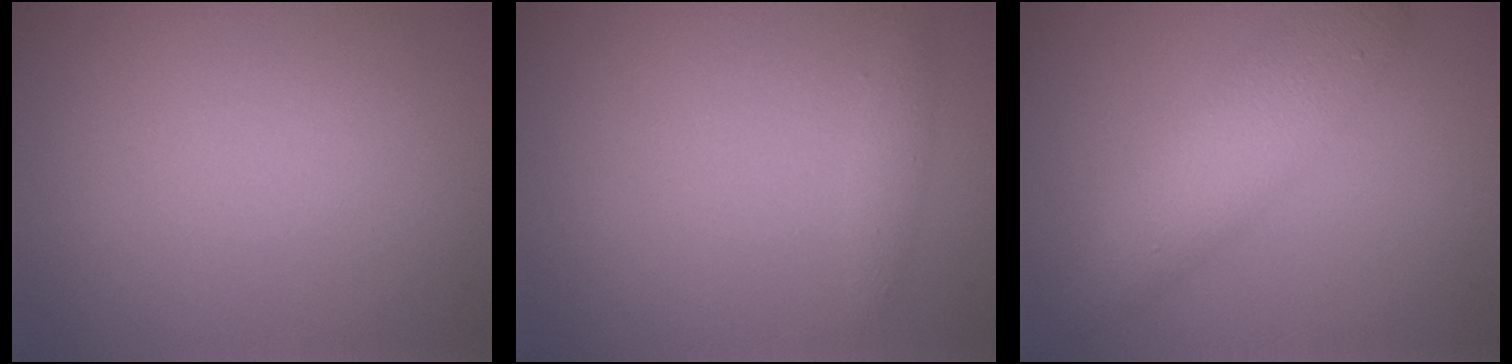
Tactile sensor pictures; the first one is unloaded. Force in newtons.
{"total": 1.0, "press": 1.0, "slide": 0.0}
{"total": 4.4, "press": 4.4, "slide": 0.1}